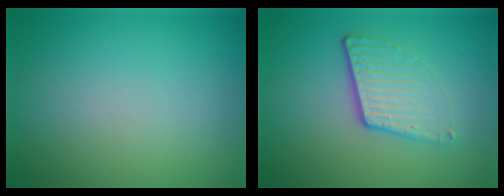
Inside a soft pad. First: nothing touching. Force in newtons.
{"total": 4.0, "press": 2.8, "slide": 2.9}